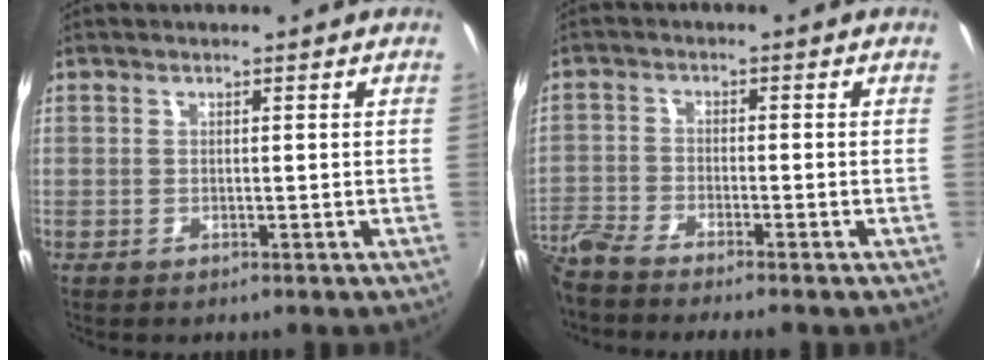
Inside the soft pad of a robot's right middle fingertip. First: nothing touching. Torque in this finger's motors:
{"motor_torque": [0.52, -0.88, 0.29, 0.21]}